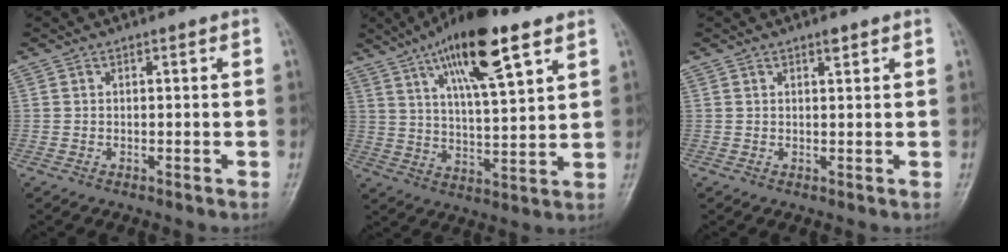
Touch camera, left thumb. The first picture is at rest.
{"total": 17.2, "force": [9.6, 4.5, 13.6], "torque": [-0.214, -0.029, 0.165]}
{"total": 1.4, "force": [1.0, 0.5, 0.9], "torque": [-0.011, -0.005, 0.016]}